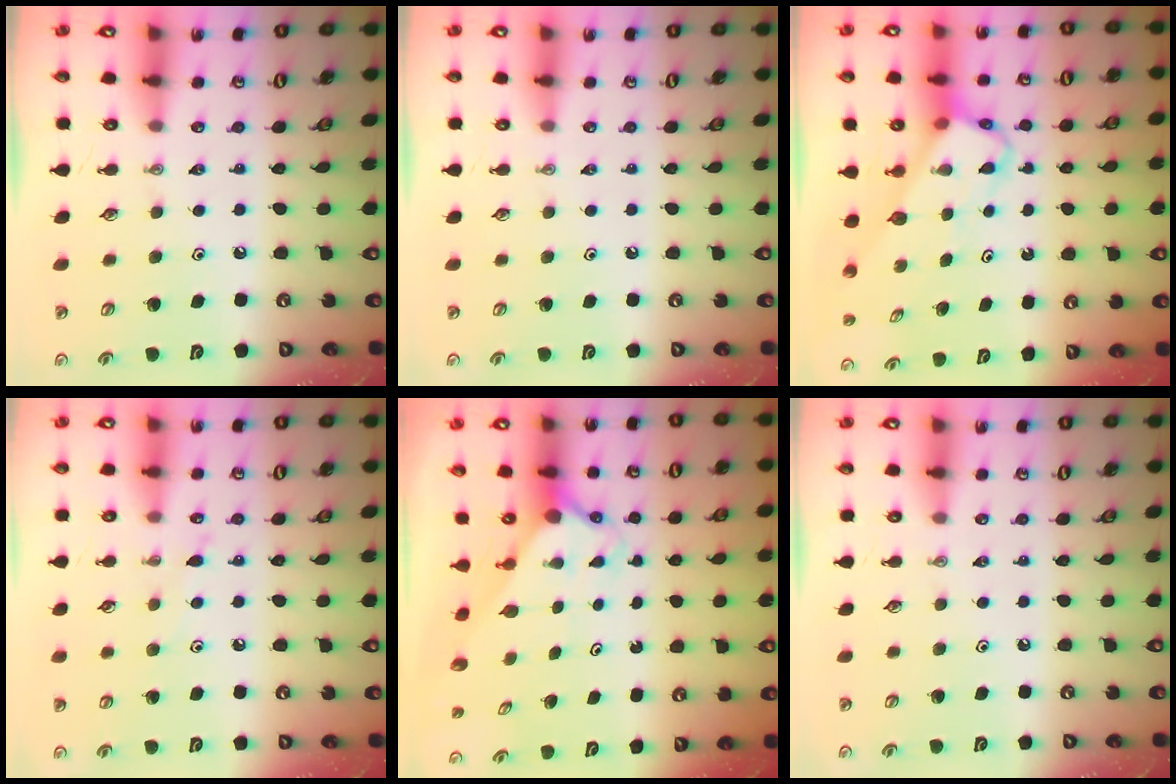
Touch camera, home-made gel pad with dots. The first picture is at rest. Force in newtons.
{"total": 0.0}
{"total": 3.9, "press": 3.9, "slide": 0.2}
{"total": 4.0, "press": 4.0, "slide": 0.6}
{"total": 2.2, "press": 2.2, "slide": 0.1}
{"total": 0.0}